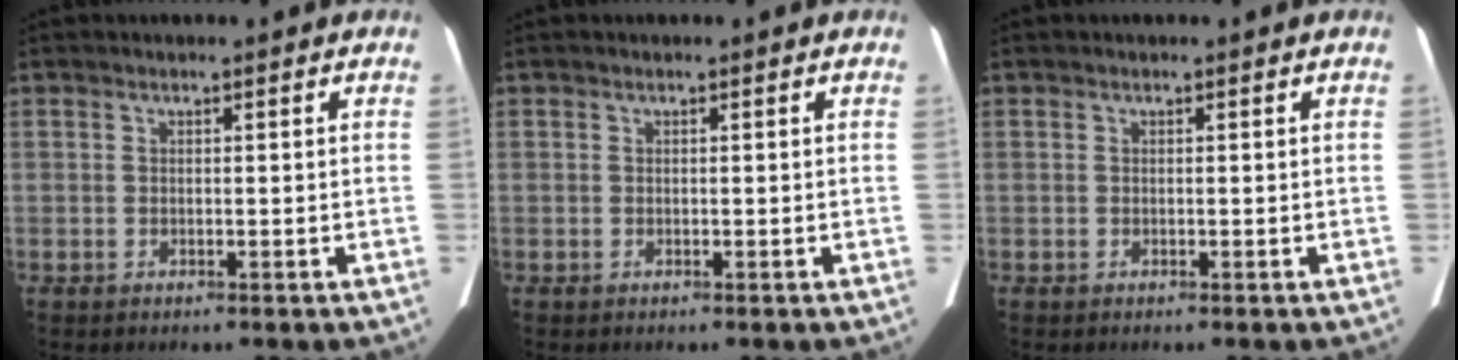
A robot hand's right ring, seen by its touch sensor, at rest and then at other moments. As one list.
[{"total": 0.0}, {"total": 0.0}]